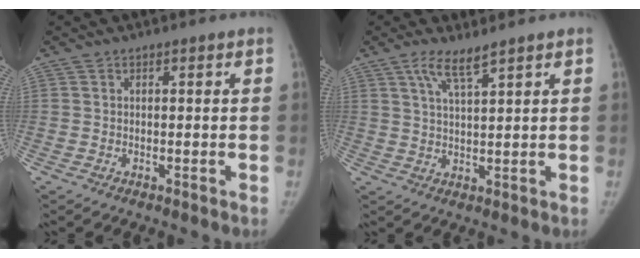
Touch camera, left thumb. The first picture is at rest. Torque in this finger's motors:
{"motor_torque": [0.36, -0.24, 0.59, -0.72, 0.21]}